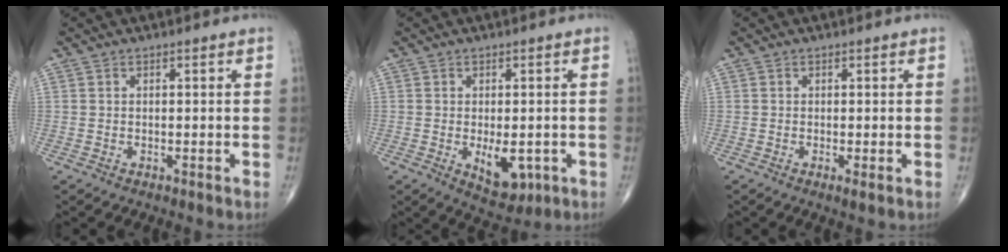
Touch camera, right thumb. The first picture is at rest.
{"total": 6.8, "force": [-1.7, 3.6, 5.5], "torque": [-0.062, -0.007, -0.013]}
{"total": 1.1, "force": [-0.3, 0.1, 1.0], "torque": [-0.022, -0.005, -0.009]}